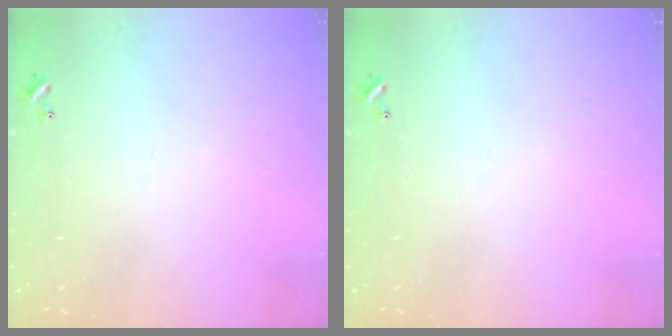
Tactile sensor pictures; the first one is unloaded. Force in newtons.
{"total": 0.0}